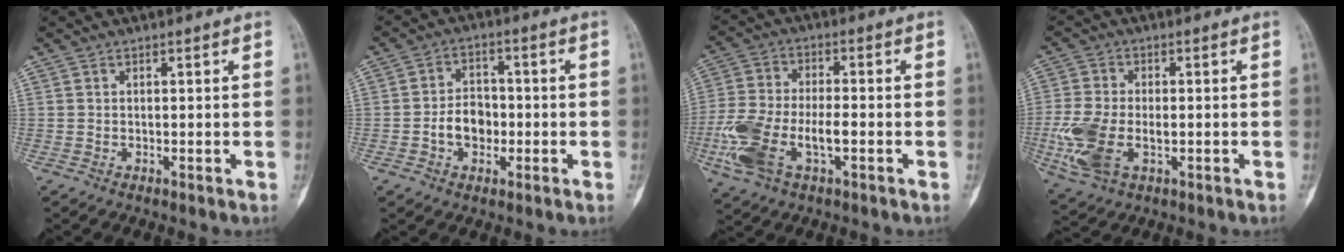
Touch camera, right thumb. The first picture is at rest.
{"total": 6.6, "force": [-1.6, 4.9, 4.1], "torque": [-0.046, 0.021, -0.031]}
{"total": 13.5, "force": [-4.2, 6.8, 10.9], "torque": [-0.242, 0.021, -0.078]}
{"total": 11.2, "force": [-2.4, 6.7, 8.7], "torque": [-0.197, 0.000, -0.041]}